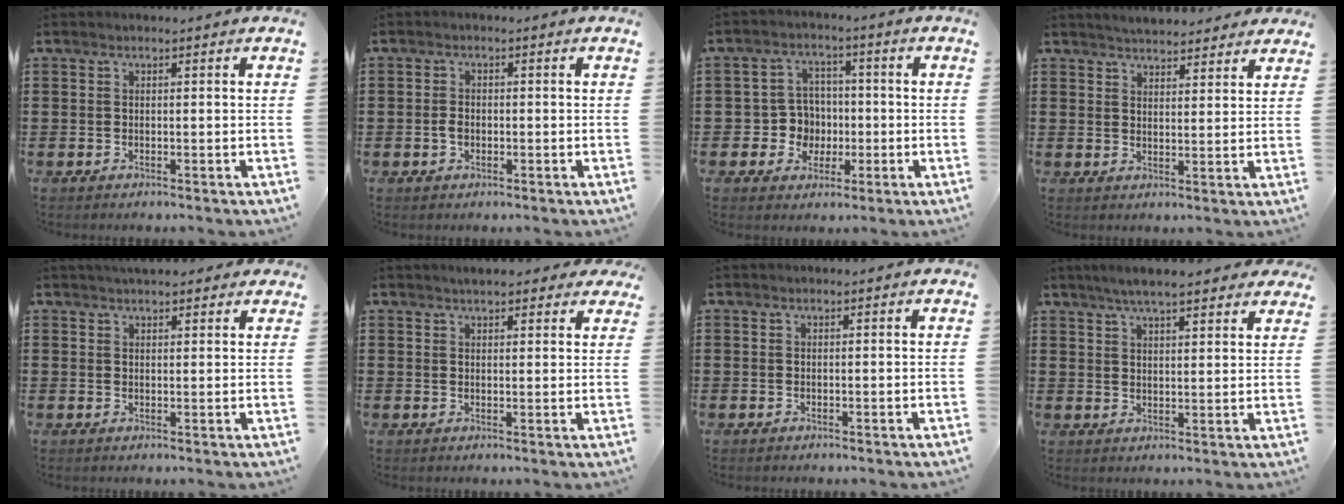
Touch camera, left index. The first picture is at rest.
{"total": 1.7, "force": [-0.5, 1.1, 1.1], "torque": [-0.032, 0.001, -0.012]}
{"total": 5.7, "force": [-0.8, 5.5, 1.3], "torque": [-0.037, 0.014, -0.015]}
{"total": 3.4, "force": [3.4, 0.4, 0.3], "torque": [-0.016, -0.006, 0.063]}
{"total": 3.0, "force": [2.7, 1.0, 1.0], "torque": [-0.024, 0.002, 0.050]}
{"total": 3.0, "force": [2.7, 0.7, 1.0], "torque": [-0.028, 0.001, 0.049]}
{"total": 0.0}
{"total": 5.4, "force": [4.6, 0.9, 2.6], "torque": [-0.063, -0.003, 0.084]}